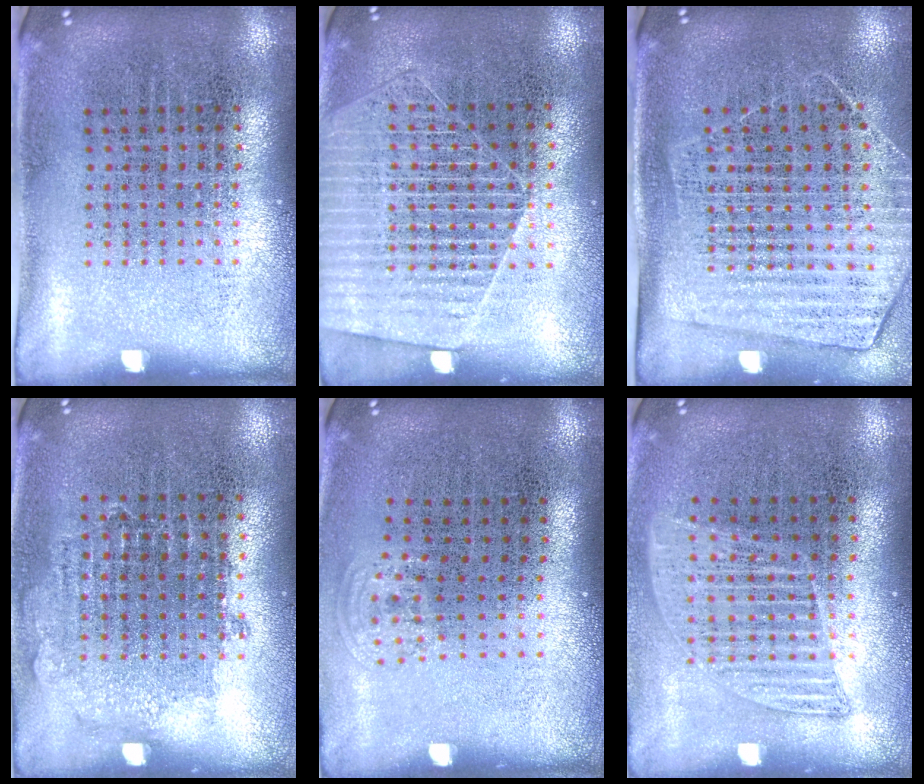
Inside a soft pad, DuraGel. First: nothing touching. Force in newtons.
{"total": 1.8, "press": 1.6, "slide": 0.7}
{"total": 1.7, "press": 1.5, "slide": 0.8}
{"total": 0.9, "press": 0.8, "slide": 0.4}
{"total": 0.8, "press": 0.6, "slide": 0.4}
{"total": 1.2, "press": 1.1, "slide": 0.4}